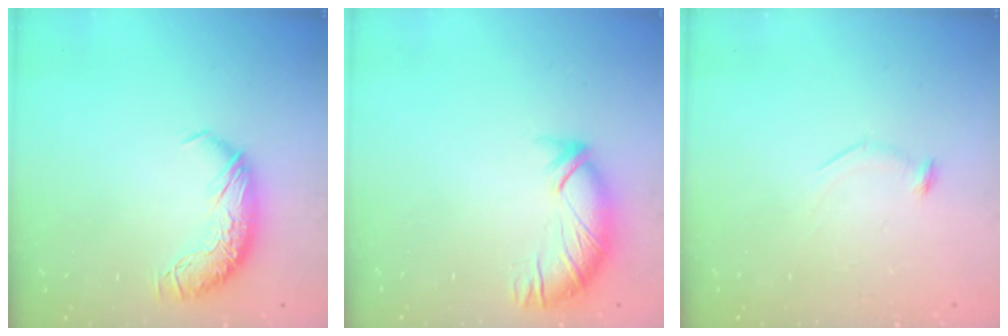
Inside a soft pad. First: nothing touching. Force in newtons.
{"total": 3.3, "press": 3.0, "slide": 1.3}
{"total": 8.9, "press": 8.9, "slide": 0.3}